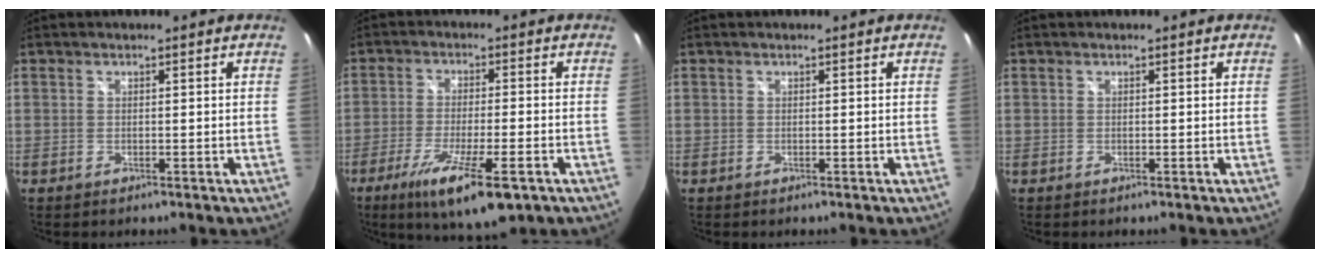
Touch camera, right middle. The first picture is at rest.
{"total": 13.8, "force": [-7.9, 3.0, 10.9], "torque": [-0.211, -0.048, -0.132]}
{"total": 0.0}
{"total": 0.0}